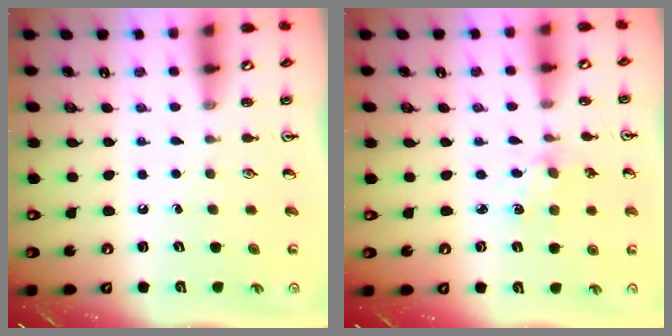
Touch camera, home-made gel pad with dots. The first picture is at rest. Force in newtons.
{"total": 2.3, "press": 2.3, "slide": 0.3}